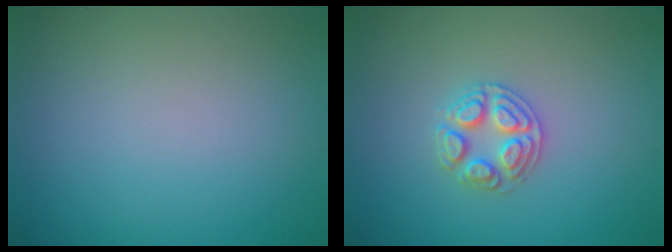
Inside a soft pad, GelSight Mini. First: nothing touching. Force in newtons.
{"total": 2.5, "press": 2.5, "slide": 0.4}